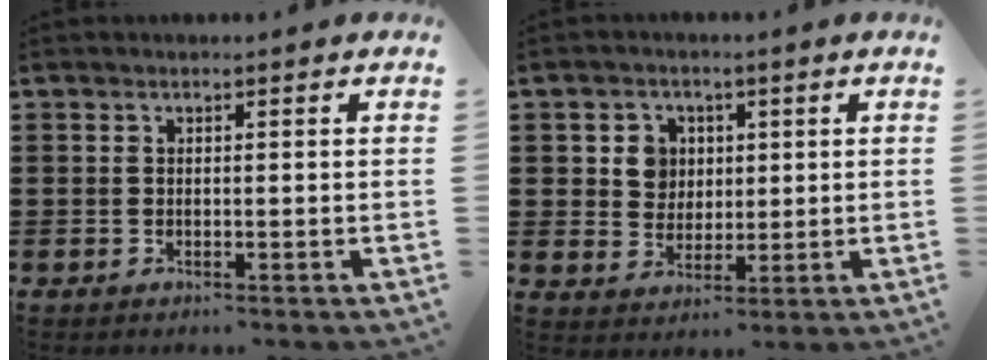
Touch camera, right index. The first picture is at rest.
{"total": 4.7, "force": [1.1, 4.4, 1.3], "torque": [-0.046, 0.017, 0.017]}